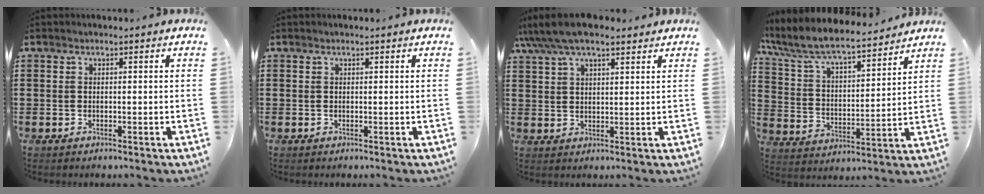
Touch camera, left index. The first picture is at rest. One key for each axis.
{"total": 0.0}
{"total": 6.5, "fx": 5.2, "fy": 1.8, "fz": 3.4, "tx": -0.080, "ty": -0.004, "tz": 0.095}
{"total": 7.4, "fx": 6.8, "fy": 1.1, "fz": 2.8, "tx": -0.085, "ty": -0.043, "tz": 0.113}